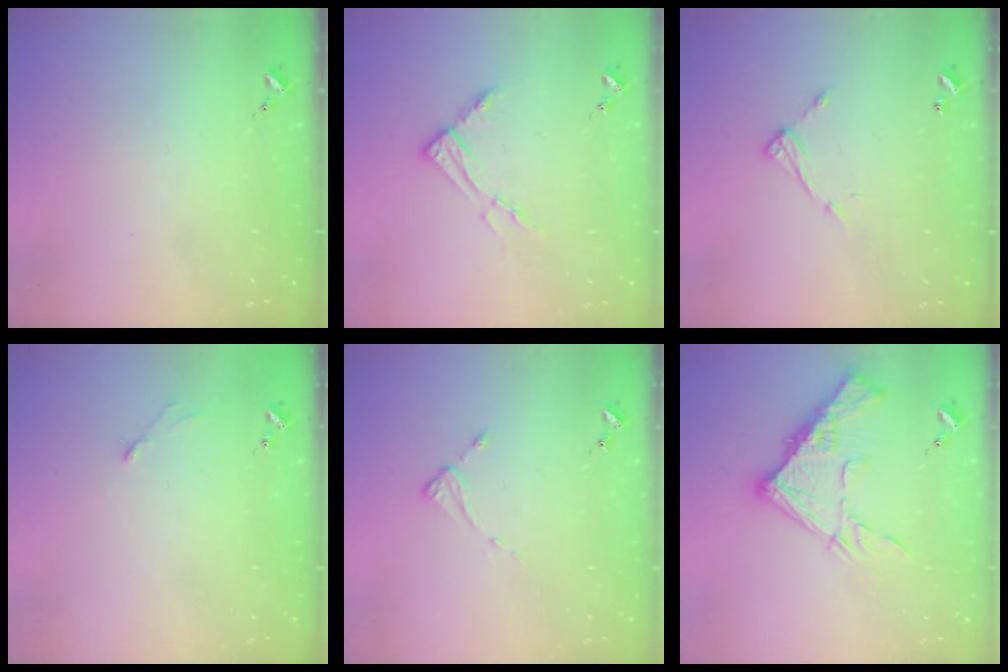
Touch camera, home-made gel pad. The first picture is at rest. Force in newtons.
{"total": 8.6, "press": 8.5, "slide": 0.9}
{"total": 8.6, "press": 8.6, "slide": 0.4}
{"total": 2.9, "press": 2.9, "slide": 0.4}
{"total": 2.6, "press": 2.6, "slide": 0.4}
{"total": 16.7, "press": 16.6, "slide": 1.8}